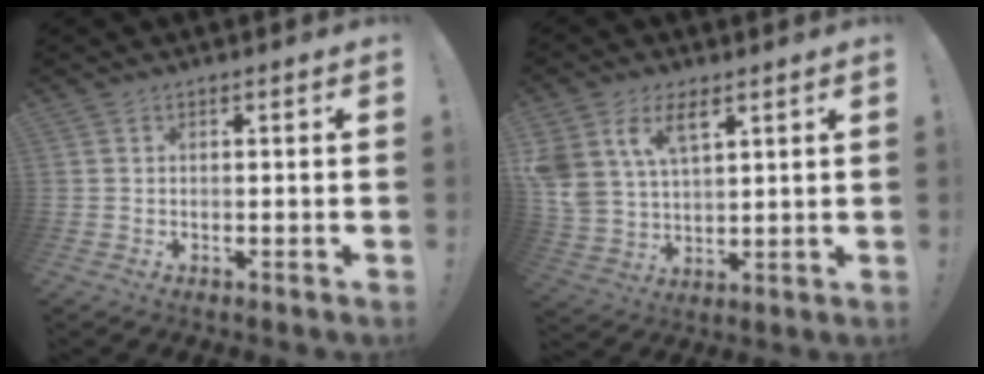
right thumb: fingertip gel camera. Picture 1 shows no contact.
{"total": 10.8, "force": [6.2, 6.1, 6.5], "torque": [-0.124, -0.024, 0.120]}